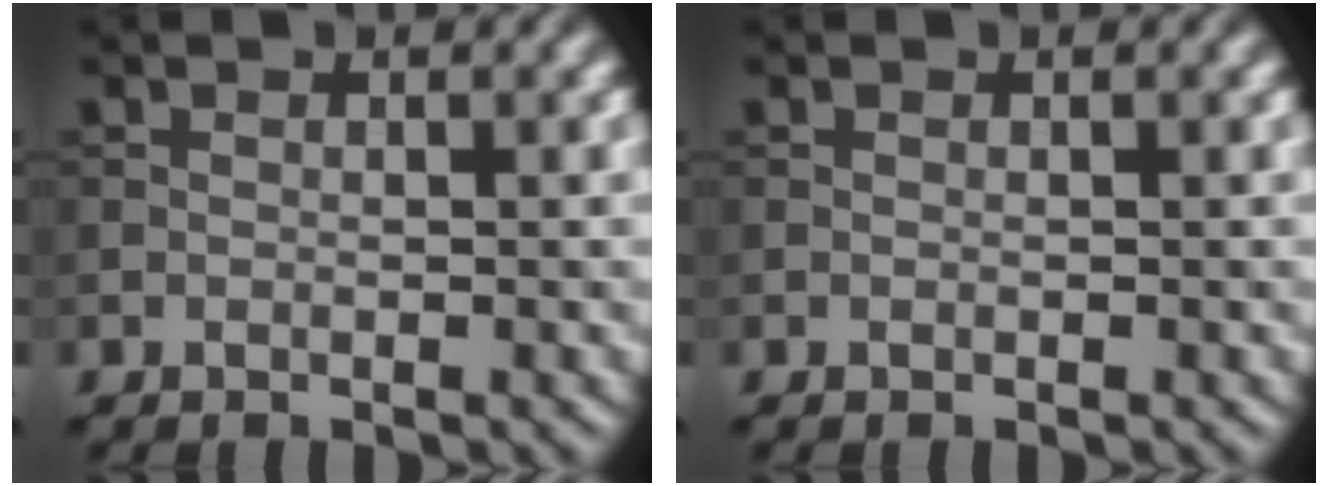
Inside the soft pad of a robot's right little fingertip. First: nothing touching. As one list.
[{"total": 0.0}]